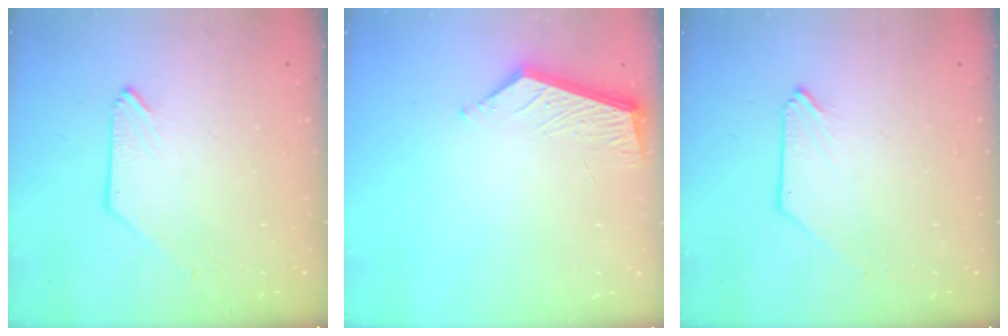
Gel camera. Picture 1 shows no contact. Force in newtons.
{"total": 7.1, "press": 7.0, "slide": 0.6}
{"total": 0.0}